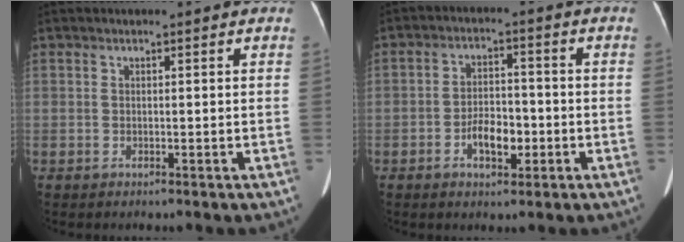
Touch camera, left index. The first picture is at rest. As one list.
[{"total": 5.3, "force": [-2.5, 2.5, 4.0], "torque": [-0.069, -0.001, -0.037]}]